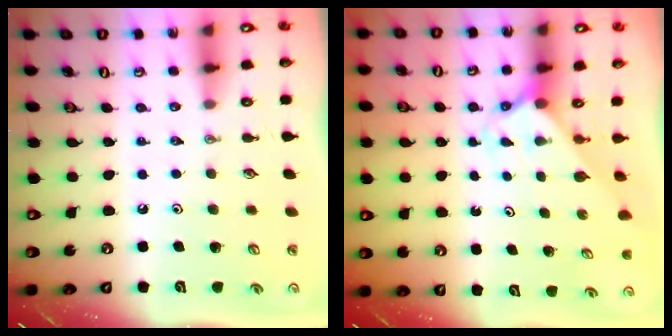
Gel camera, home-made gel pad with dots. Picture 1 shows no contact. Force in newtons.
{"total": 2.1, "press": 2.1, "slide": 0.1}